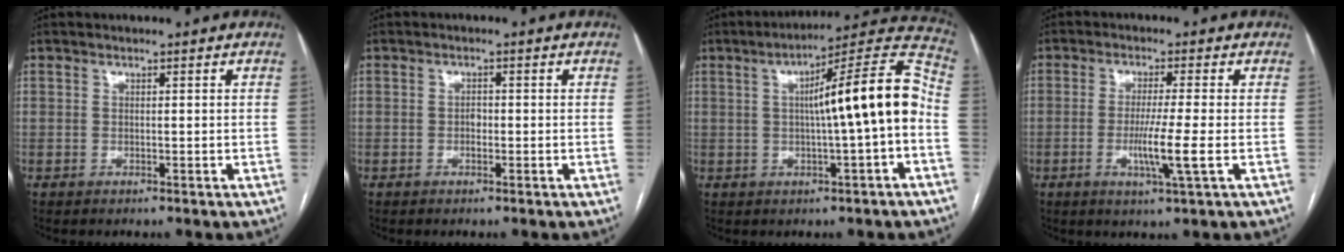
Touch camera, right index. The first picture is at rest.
{"total": 1.3, "force": [-0.3, 0.8, 1.0], "torque": [-0.015, 0.003, -0.006]}
{"total": 14.4, "force": [-0.4, 0.2, 14.4], "torque": [-0.208, 0.031, -0.009]}
{"total": 5.8, "force": [-1.3, -0.6, 5.6], "torque": [-0.101, -0.015, -0.025]}